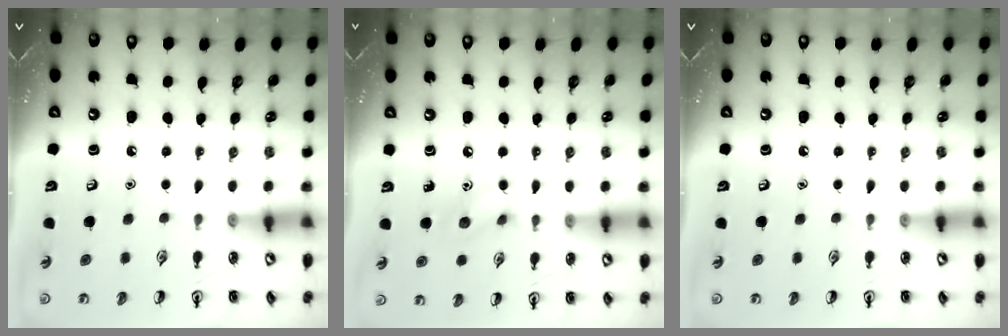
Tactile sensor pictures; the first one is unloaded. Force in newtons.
{"total": 5.8, "press": 5.7, "slide": 1.1}
{"total": 0.0}